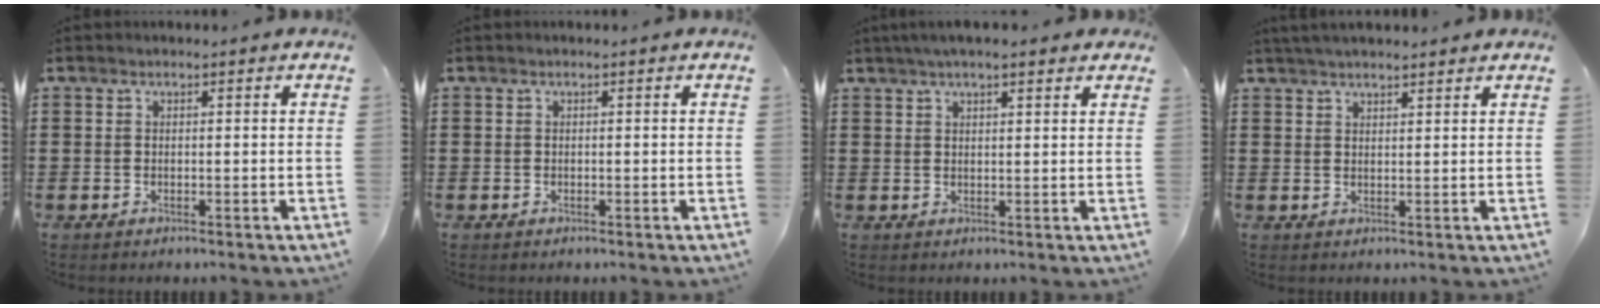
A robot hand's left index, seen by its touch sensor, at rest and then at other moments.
{"total": 0.0}
{"total": 3.3, "force": [2.6, 0.5, 2.0], "torque": [-0.044, 0.006, 0.048]}
{"total": 2.3, "force": [2.2, 0.0, 0.7], "torque": [-0.019, 0.001, 0.042]}